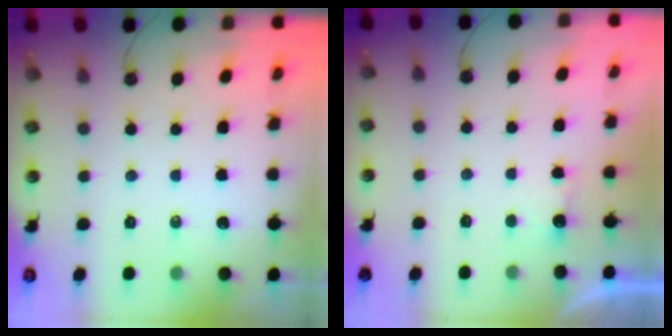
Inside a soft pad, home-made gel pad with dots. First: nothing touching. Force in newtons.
{"total": 1.3, "press": 1.0, "slide": 0.8}